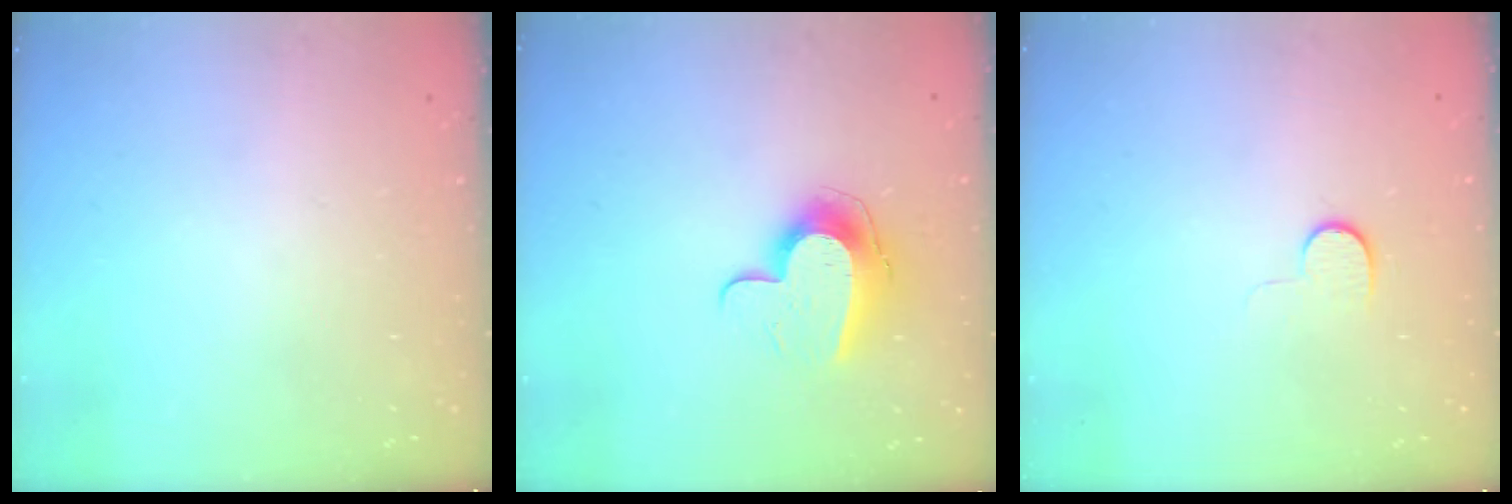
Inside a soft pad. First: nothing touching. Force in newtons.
{"total": 10.8, "press": 10.8, "slide": 0.5}
{"total": 4.5, "press": 4.4, "slide": 0.4}